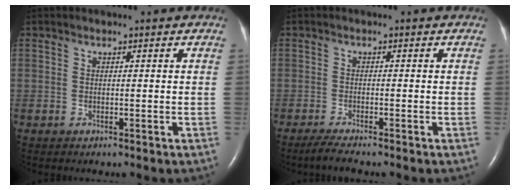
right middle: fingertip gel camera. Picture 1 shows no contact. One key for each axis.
{"total": 2.8, "fx": -2.3, "fy": -0.2, "fz": 1.5, "tx": -0.040, "ty": -0.009, "tz": -0.044}